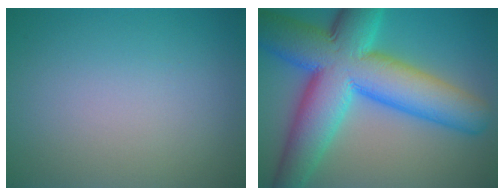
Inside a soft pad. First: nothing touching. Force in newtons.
{"total": 14.3, "press": 14.3, "slide": 0.2}